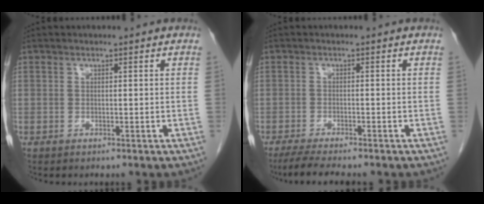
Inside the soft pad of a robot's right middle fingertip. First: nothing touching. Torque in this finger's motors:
{"motor_torque": [0.32, -0.21, 0.02, 0.03]}